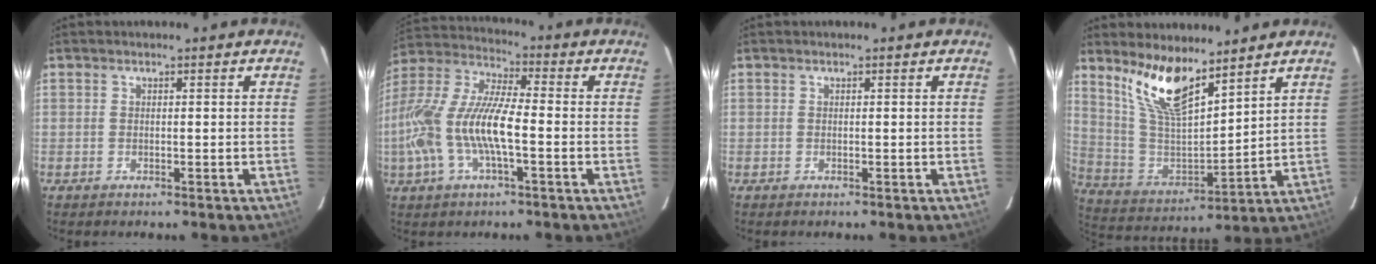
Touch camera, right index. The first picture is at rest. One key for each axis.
{"total": 17.3, "fx": -3.9, "fy": 5.2, "fz": 16.0, "tx": -0.330, "ty": -0.002, "tz": -0.078}
{"total": 0.0}
{"total": 13.4, "fx": 9.6, "fy": 3.9, "fz": 8.4, "tx": -0.167, "ty": -0.005, "tz": 0.201}